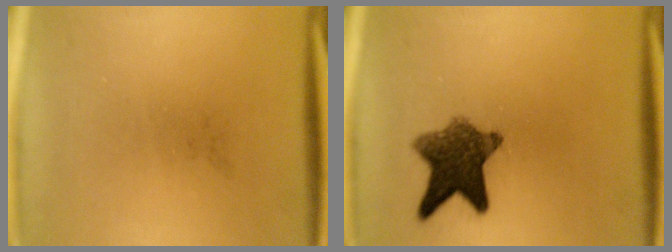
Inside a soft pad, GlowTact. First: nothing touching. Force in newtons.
{"total": 8.8}